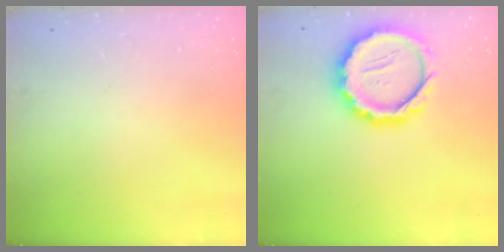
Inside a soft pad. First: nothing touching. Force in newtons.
{"total": 15.6, "press": 15.4, "slide": 2.5}